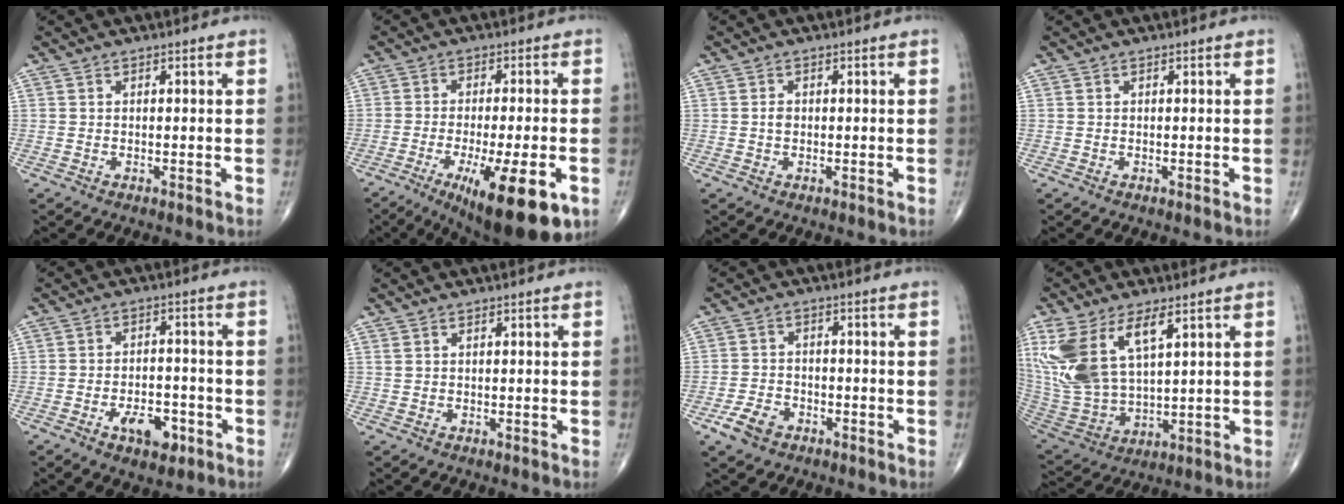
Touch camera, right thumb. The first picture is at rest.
{"total": 17.2, "force": [-7.3, 4.7, 14.9], "torque": [-0.197, -0.007, -0.100]}
{"total": 1.2, "force": [-0.1, 0.9, 0.8], "torque": [-0.013, 0.001, -0.002]}
{"total": 0.0}
{"total": 7.6, "force": [-3.6, 4.1, 5.3], "torque": [-0.062, 0.023, -0.051]}
{"total": 0.6, "force": [0.4, 0.2, 0.3], "torque": [-0.008, 0.005, 0.011]}
{"total": 4.9, "force": [-2.8, 3.3, 2.3], "torque": [-0.038, 0.016, -0.048]}
{"total": 17.1, "force": [7.3, 7.9, 13.3], "torque": [-0.281, -0.024, 0.157]}